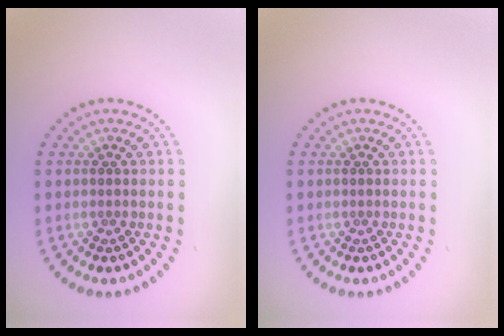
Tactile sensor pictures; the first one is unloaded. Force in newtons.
{"total": 0.0}